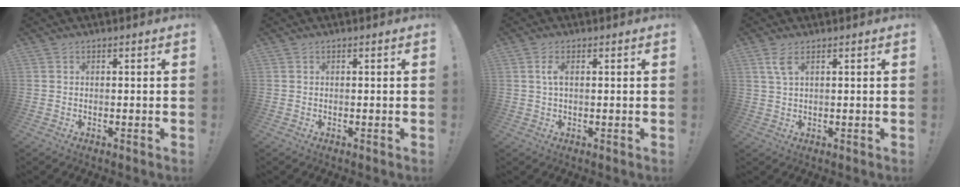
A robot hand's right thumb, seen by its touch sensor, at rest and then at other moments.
{"total": 0.0}
{"total": 2.9, "force": [0.6, 1.1, 2.6], "torque": [-0.046, 0.002, 0.007]}
{"total": 3.9, "force": [1.8, 1.3, 3.3], "torque": [-0.062, -0.002, 0.030]}